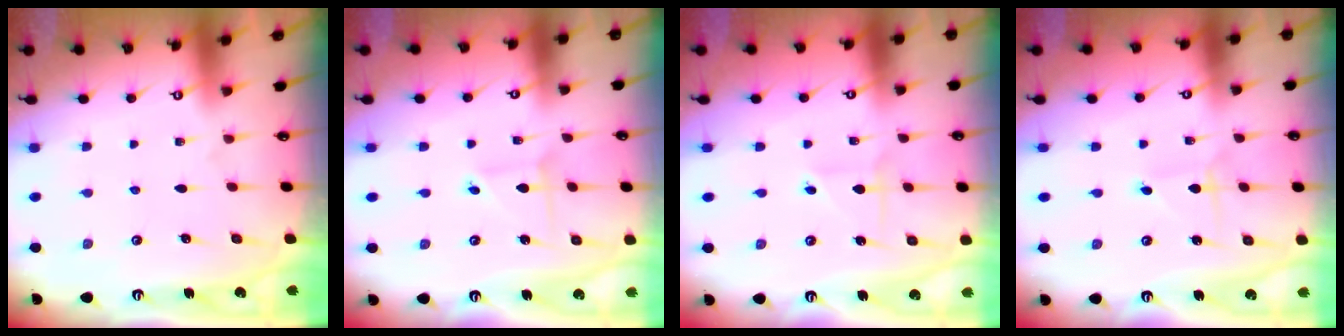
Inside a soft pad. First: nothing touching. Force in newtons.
{"total": 2.3, "press": 2.3, "slide": 0.0}
{"total": 2.6, "press": 2.6, "slide": 0.2}
{"total": 1.8, "press": 1.7, "slide": 0.2}